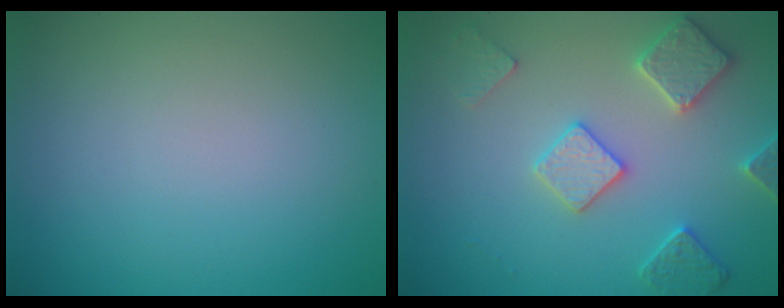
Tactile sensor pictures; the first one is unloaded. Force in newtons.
{"total": 3.7, "press": 3.6, "slide": 0.8}